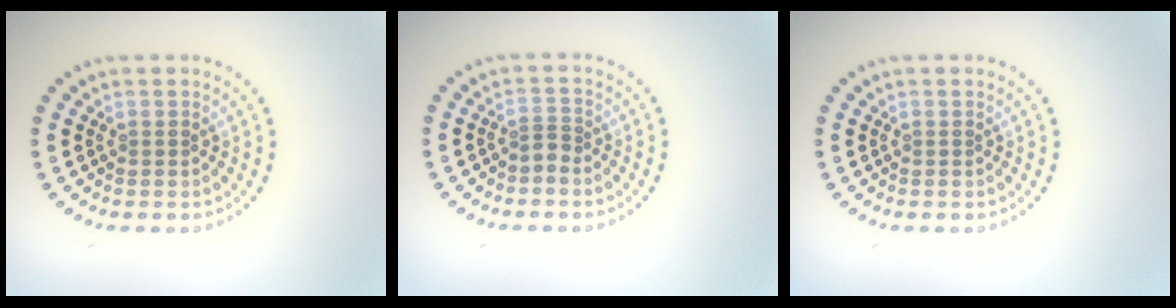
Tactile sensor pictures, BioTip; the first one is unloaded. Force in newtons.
{"total": 1.0, "press": 0.6, "slide": 0.8}
{"total": 0.0}